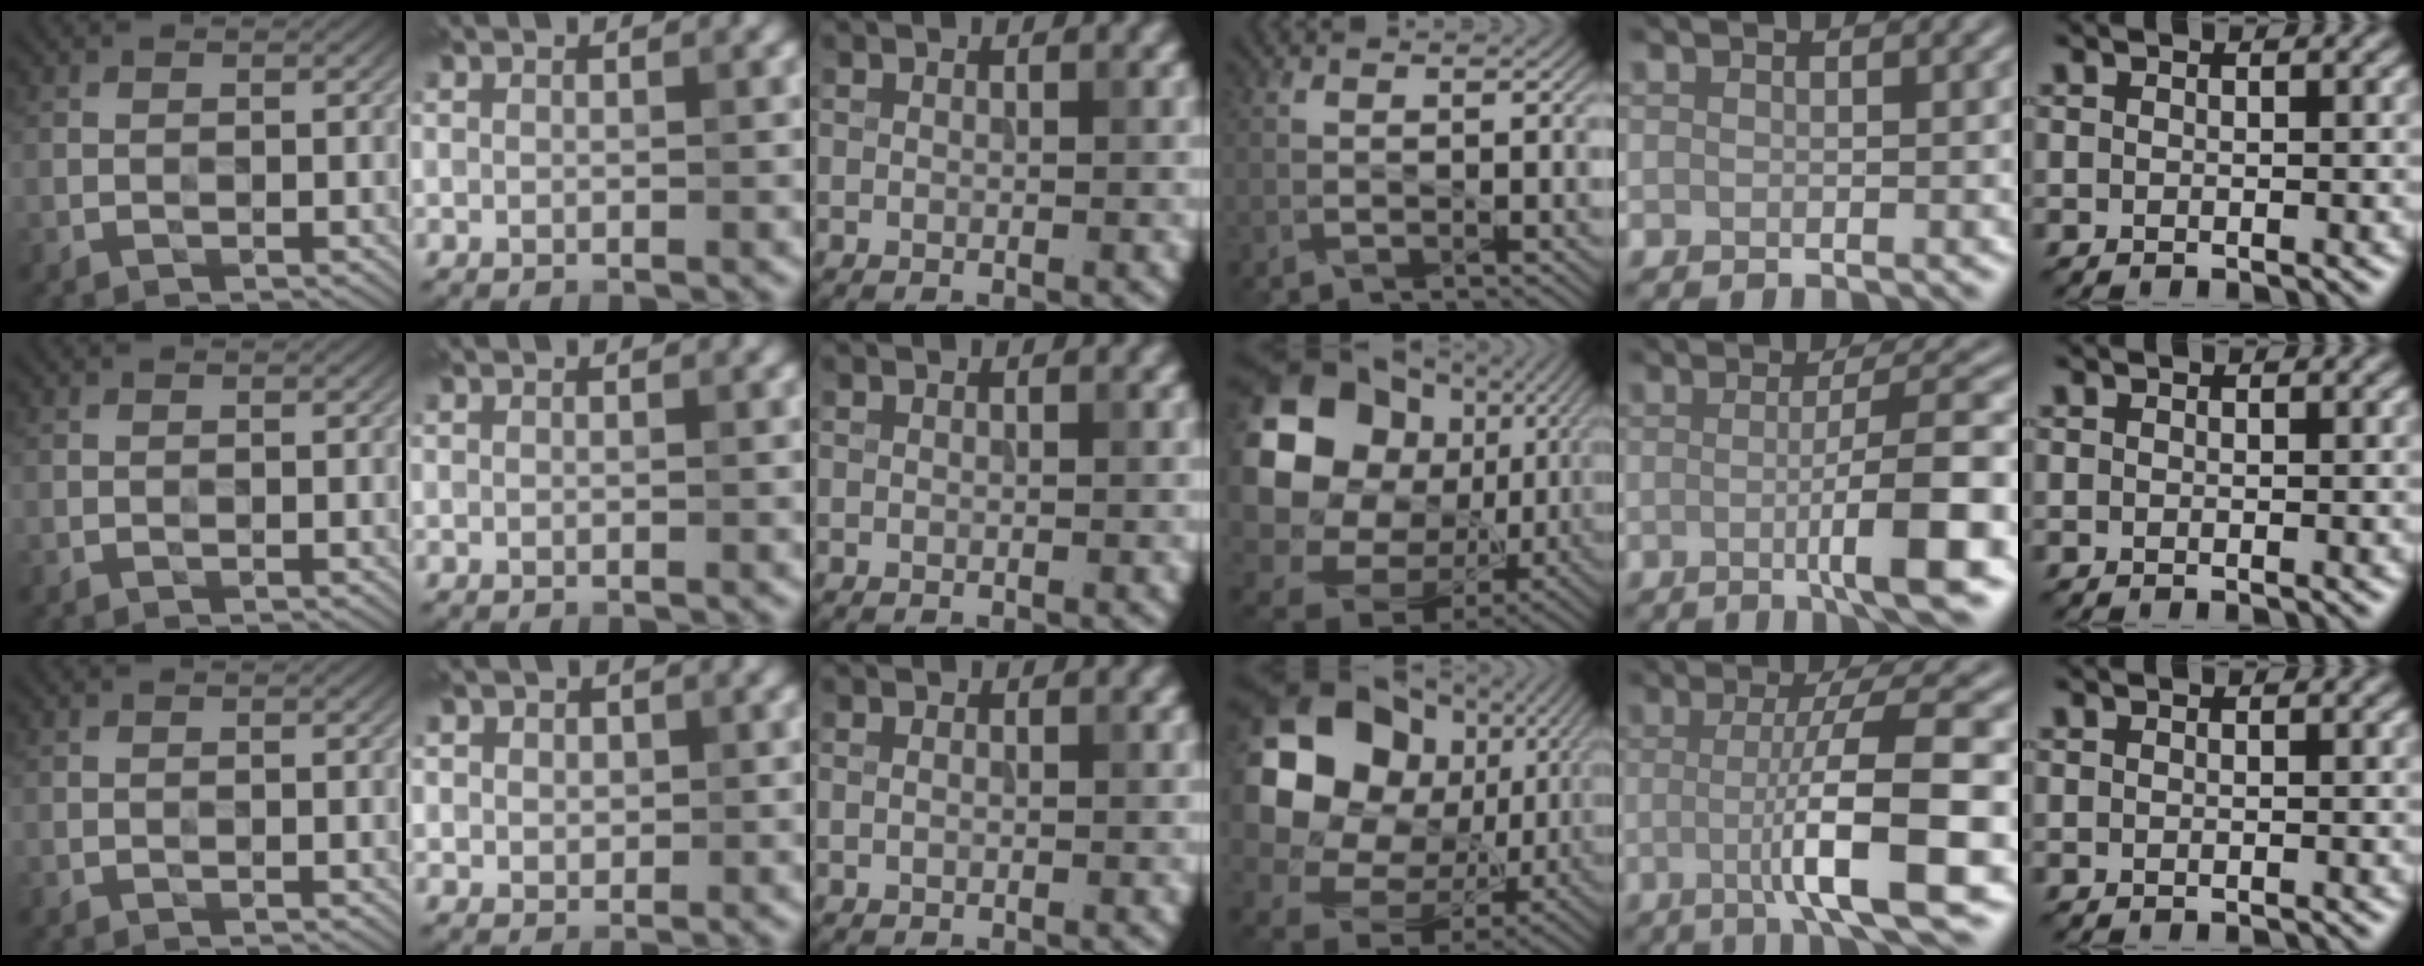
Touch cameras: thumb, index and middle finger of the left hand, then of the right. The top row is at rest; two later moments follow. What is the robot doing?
{"motion": "wipe", "object": "compact mirror"}